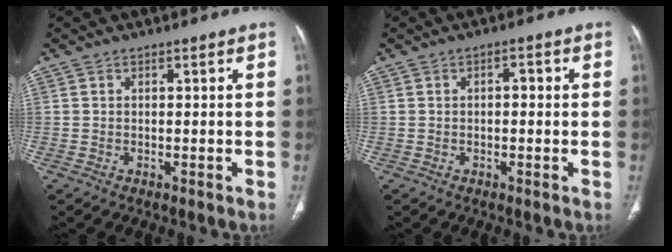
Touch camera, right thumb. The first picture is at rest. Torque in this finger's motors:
{"motor_torque": [0.17, -0.04, 0.26, 0.21, -0.02]}